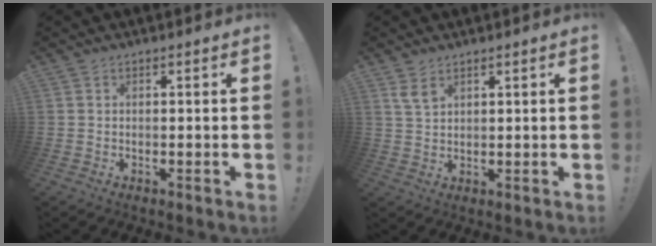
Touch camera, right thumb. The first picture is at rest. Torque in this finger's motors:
{"motor_torque": [0.13, 0.09, 0.30, 0.13, 0.00]}